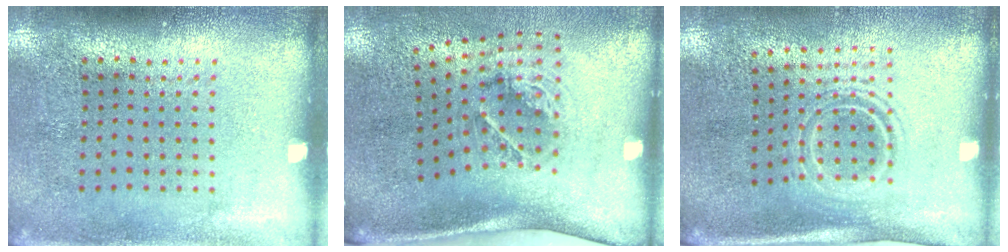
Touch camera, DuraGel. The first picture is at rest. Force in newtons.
{"total": 1.9, "press": 1.2, "slide": 1.5}
{"total": 1.6, "press": 1.1, "slide": 1.2}